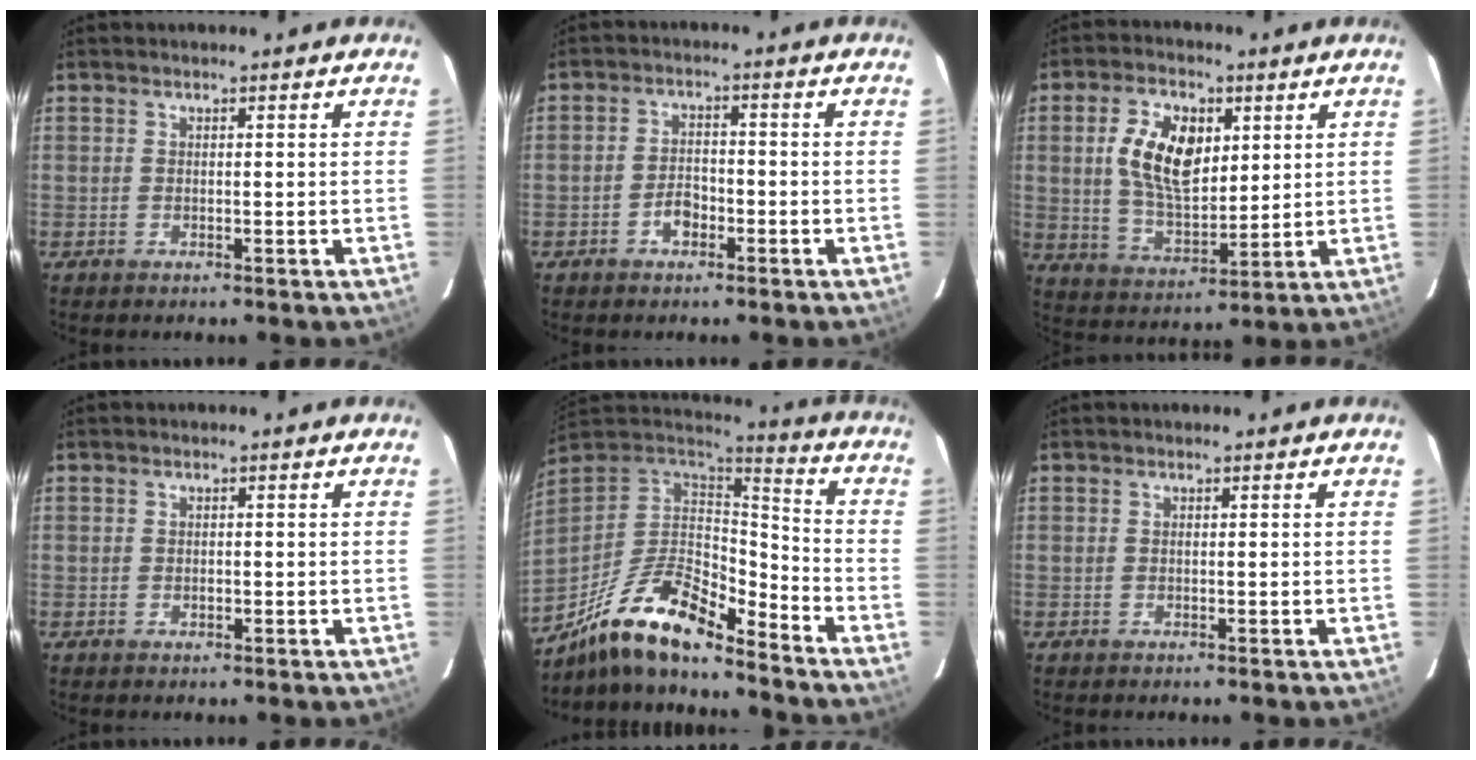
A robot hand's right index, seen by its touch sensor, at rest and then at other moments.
{"total": 3.7, "force": [-2.0, 2.3, 2.0], "torque": [-0.042, 0.008, -0.033]}
{"total": 12.8, "force": [3.4, 7.3, 10.0], "torque": [-0.184, 0.013, 0.073]}
{"total": 0.9, "force": [-0.2, 0.8, 0.4], "torque": [-0.006, 0.001, -0.003]}
{"total": 17.8, "force": [-13.1, 5.0, 11.0], "torque": [-0.224, -0.014, -0.248]}
{"total": 0.0}